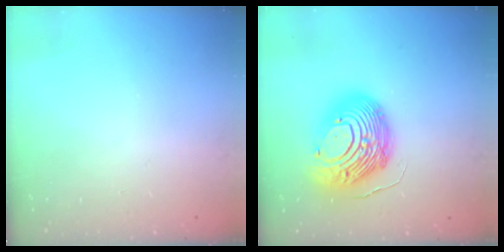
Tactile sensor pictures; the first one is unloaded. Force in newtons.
{"total": 21.5, "press": 21.4, "slide": 2.2}